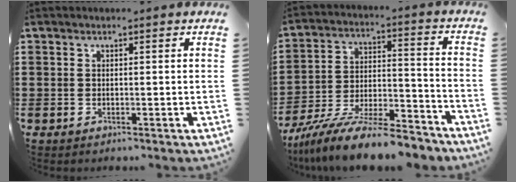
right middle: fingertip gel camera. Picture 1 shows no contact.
{"total": 12.2, "force": [-10.8, 1.4, 5.5], "torque": [-0.095, 0.028, -0.206]}